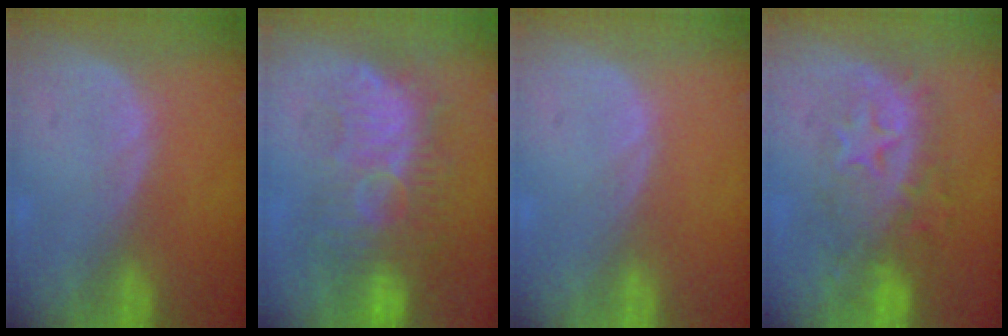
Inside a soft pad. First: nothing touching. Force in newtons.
{"total": 9.5, "press": 9.2, "slide": 2.1}
{"total": 0.0}
{"total": 8.3, "press": 8.0, "slide": 2.2}